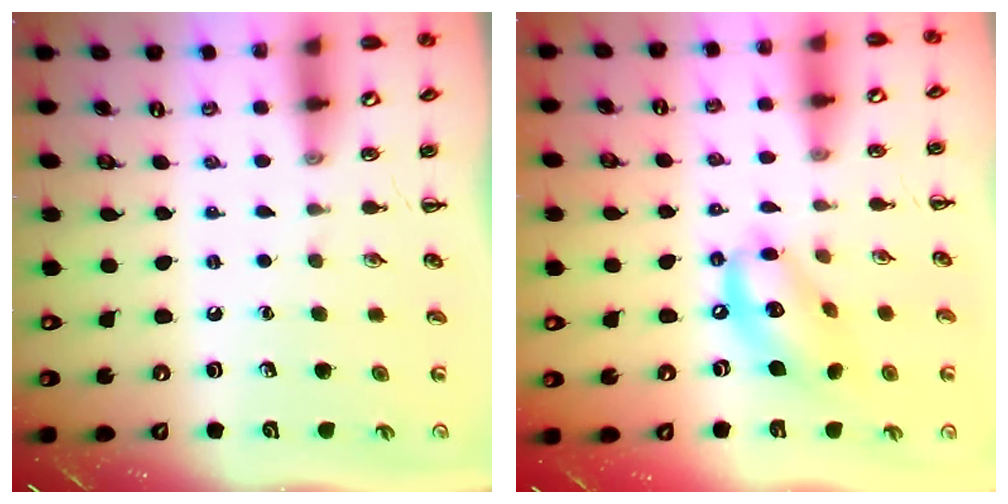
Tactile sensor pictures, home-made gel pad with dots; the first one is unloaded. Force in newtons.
{"total": 12.7, "press": 12.4, "slide": 2.4}